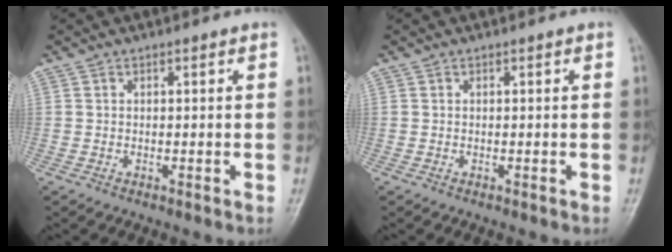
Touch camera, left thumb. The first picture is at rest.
{"total": 0.0}